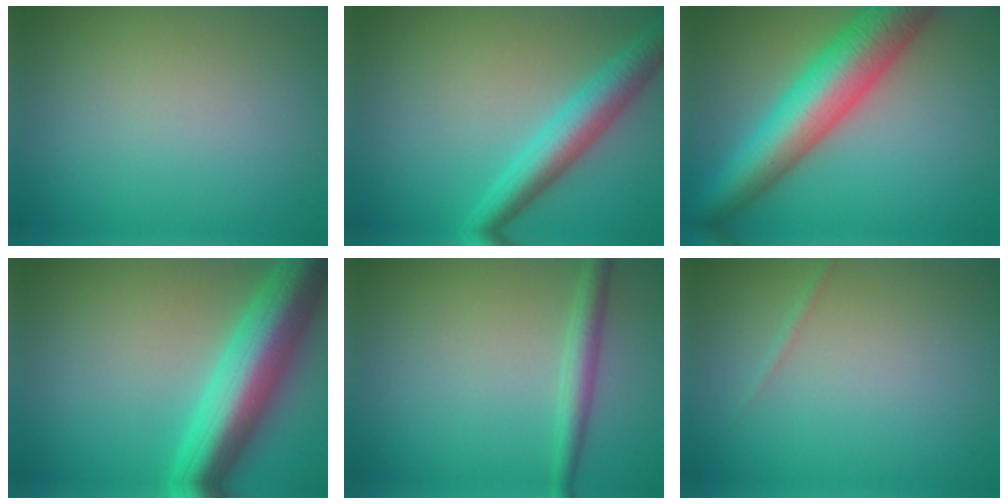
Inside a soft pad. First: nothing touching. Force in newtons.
{"total": 5.2, "press": 5.2, "slide": 0.1}
{"total": 10.2, "press": 10.2, "slide": 0.2}
{"total": 9.8, "press": 9.8, "slide": 0.4}
{"total": 2.3, "press": 2.3, "slide": 0.0}
{"total": 0.6, "press": 0.5, "slide": 0.0}